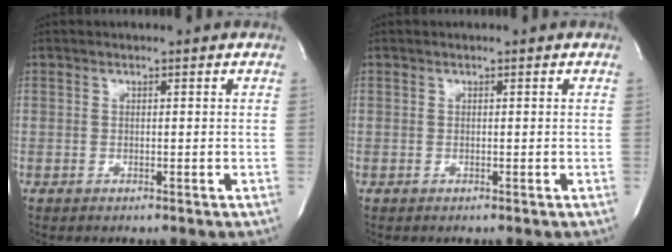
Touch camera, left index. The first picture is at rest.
{"total": 0.0}